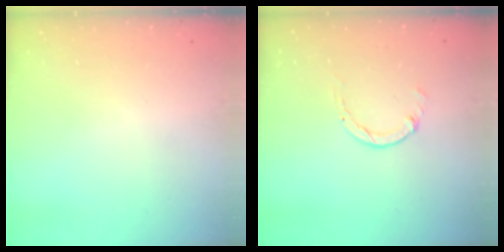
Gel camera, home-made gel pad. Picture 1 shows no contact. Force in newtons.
{"total": 0.0}